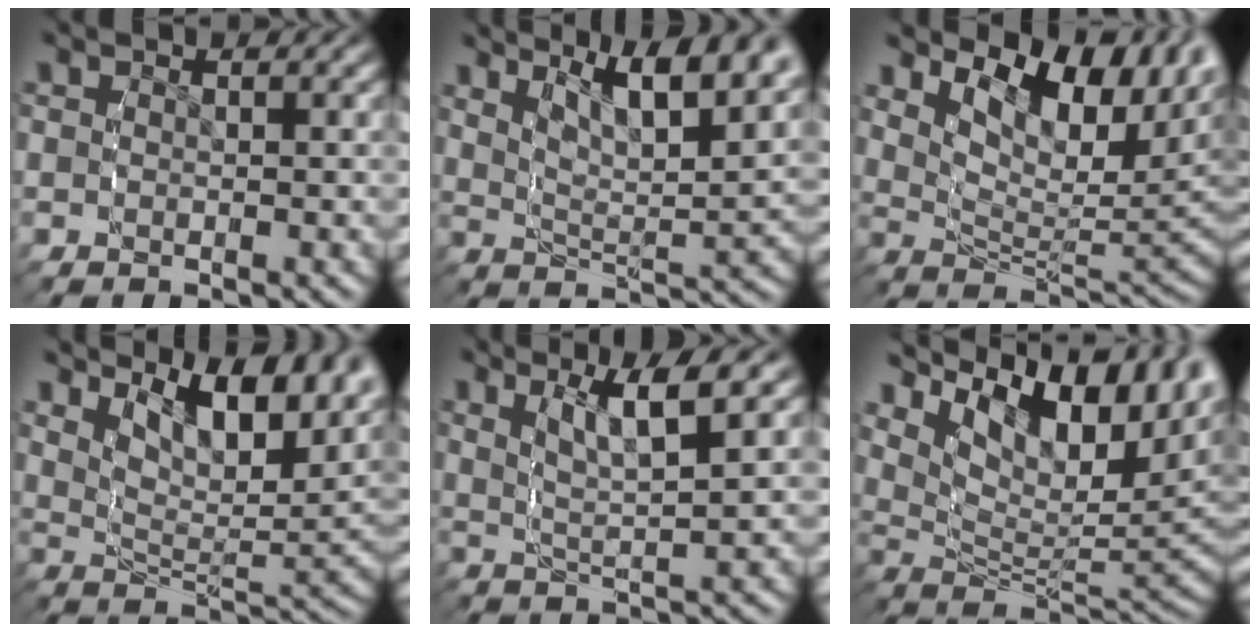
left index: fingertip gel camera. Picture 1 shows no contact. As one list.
[{"total": 7.7, "force": [4.0, 2.7, 6.0], "torque": [-0.091, 0.000, 0.058]}, {"total": 10.3, "force": [3.2, 5.2, 8.3], "torque": [-0.111, 0.000, 0.050]}, {"total": 9.1, "force": [4.0, 4.1, 7.1], "torque": [-0.098, 0.008, 0.055]}, {"total": 4.2, "force": [1.8, 0.6, 3.7], "torque": [-0.064, 0.004, 0.029]}, {"total": 14.4, "force": [5.2, 7.8, 10.9], "torque": [-0.152, 0.016, 0.074]}]